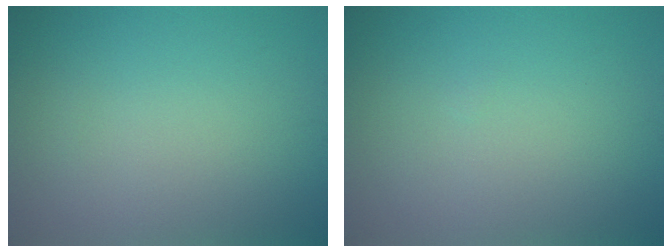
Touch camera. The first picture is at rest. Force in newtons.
{"total": 0.0}